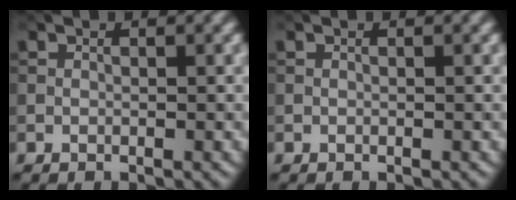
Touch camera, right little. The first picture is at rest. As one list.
[{"total": 0.0}]